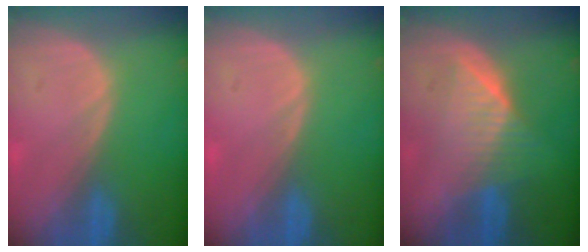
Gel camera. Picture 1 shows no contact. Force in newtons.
{"total": 0.5, "press": 0.1, "slide": 0.5}
{"total": 6.5, "press": 6.2, "slide": 1.8}